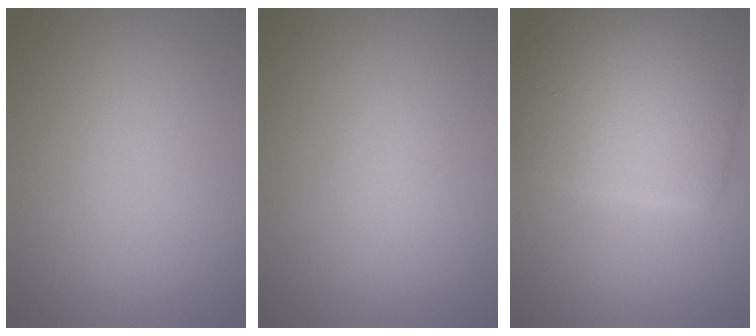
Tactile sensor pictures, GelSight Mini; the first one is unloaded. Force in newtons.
{"total": 0.6, "press": 0.6, "slide": 0.0}
{"total": 9.1, "press": 9.1, "slide": 0.2}